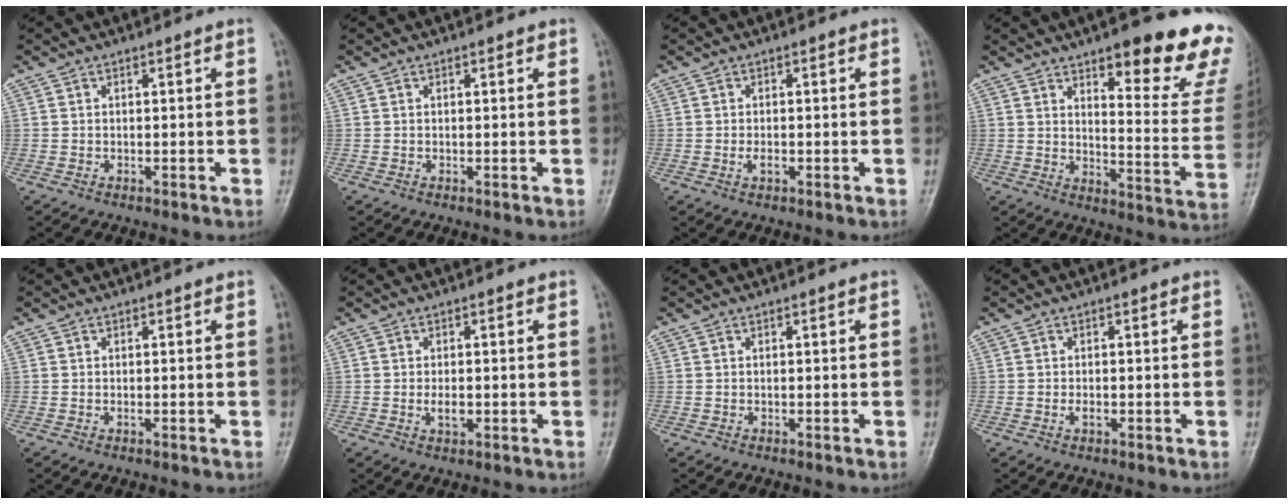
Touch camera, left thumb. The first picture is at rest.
{"total": 0.6, "force": [0.3, 0.4, 0.4], "torque": [-0.001, 0.000, 0.000]}
{"total": 1.8, "force": [-0.4, 1.1, 1.3], "torque": [-0.018, 0.000, -0.010]}
{"total": 20.4, "force": [12.7, 5.5, 15.0], "torque": [-0.151, -0.078, 0.166]}
{"total": 0.6, "force": [0.0, 0.3, 0.4], "torque": [-0.006, 0.000, 0.000]}
{"total": 2.7, "force": [-0.3, 1.6, 2.2], "torque": [-0.032, -0.002, -0.006]}
{"total": 0.0}
{"total": 1.5, "force": [-0.3, 0.9, 1.1], "torque": [-0.013, 0.000, -0.008]}